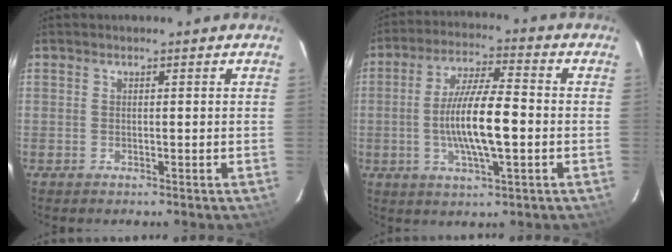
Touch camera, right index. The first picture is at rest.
{"total": 11.6, "force": [-1.8, 2.5, 11.2], "torque": [-0.214, -0.002, -0.034]}